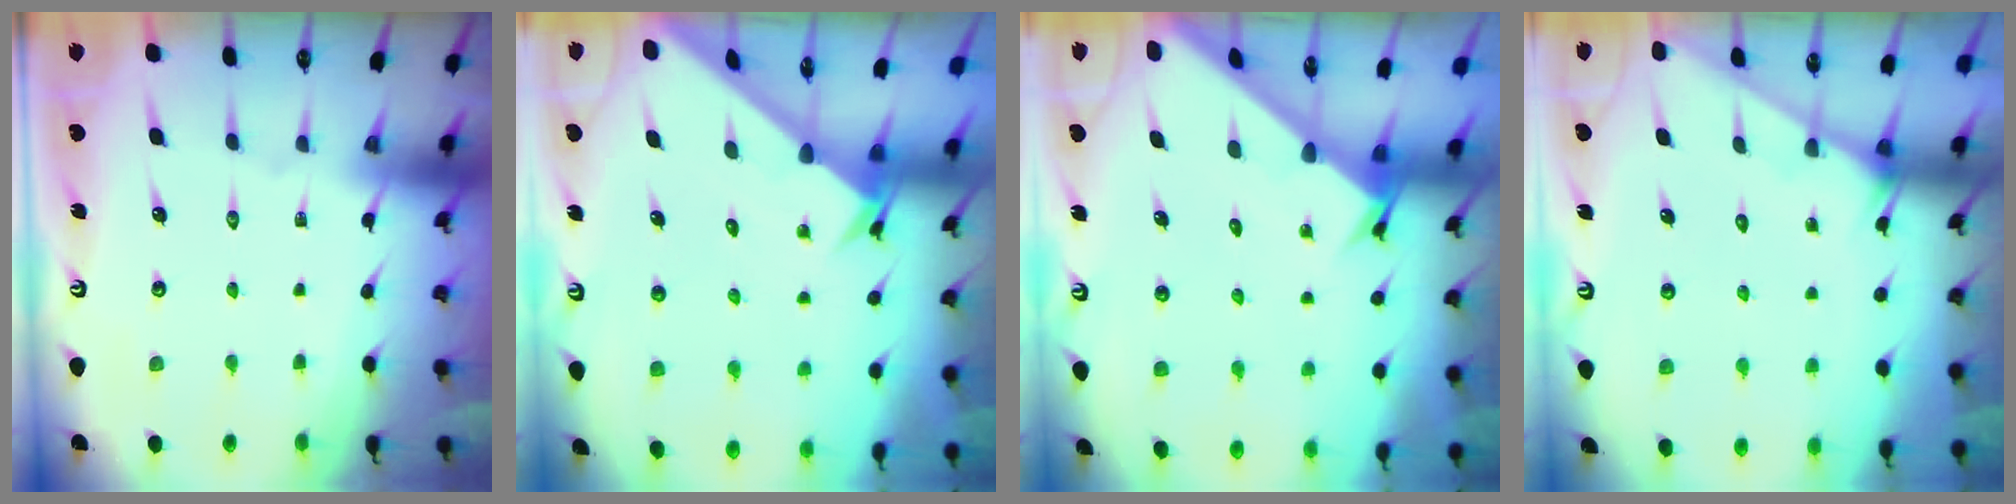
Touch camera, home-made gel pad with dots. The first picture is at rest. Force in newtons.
{"total": 2.5, "press": 2.5, "slide": 0.2}
{"total": 2.6, "press": 2.6, "slide": 0.3}
{"total": 2.0, "press": 2.0, "slide": 0.1}